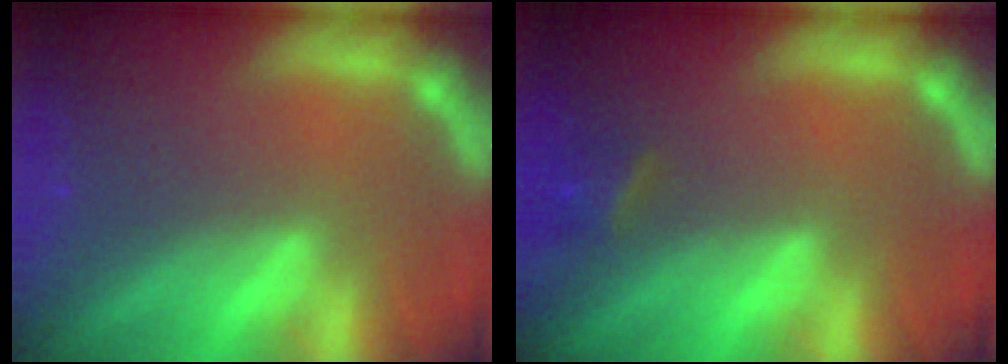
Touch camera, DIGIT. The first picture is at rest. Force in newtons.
{"total": 1.9}